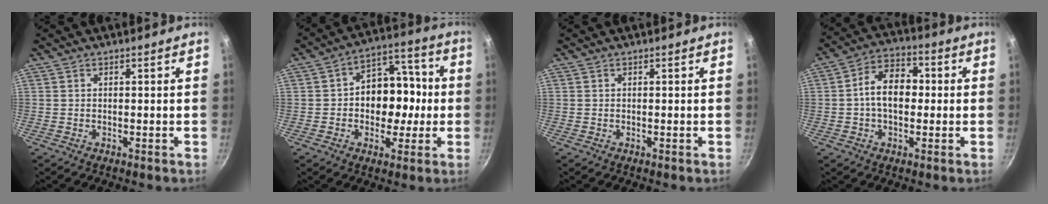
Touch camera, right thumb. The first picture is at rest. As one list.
[{"total": 13.0, "force": [-0.9, 9.9, 8.5], "torque": [-0.061, 0.031, -0.024]}, {"total": 0.0}, {"total": 10.0, "force": [0.0, 6.8, 7.4], "torque": [-0.091, 0.028, -0.012]}]